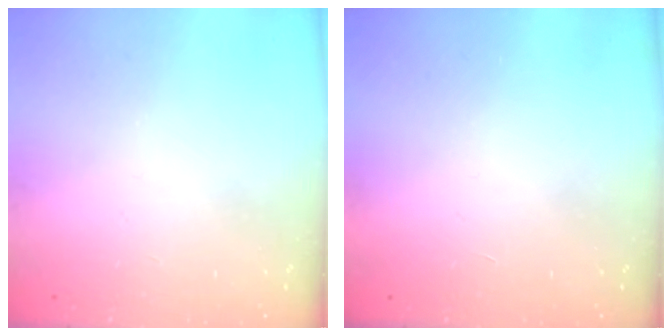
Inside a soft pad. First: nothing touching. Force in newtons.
{"total": 1.5, "press": 1.5, "slide": 0.1}